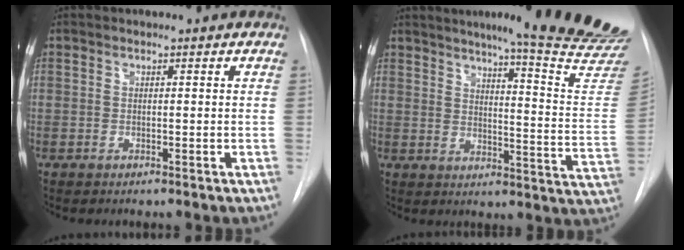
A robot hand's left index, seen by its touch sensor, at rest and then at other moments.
{"total": 22.9, "force": [20.1, -0.4, 11.0], "torque": [-0.143, -0.122, 0.232]}